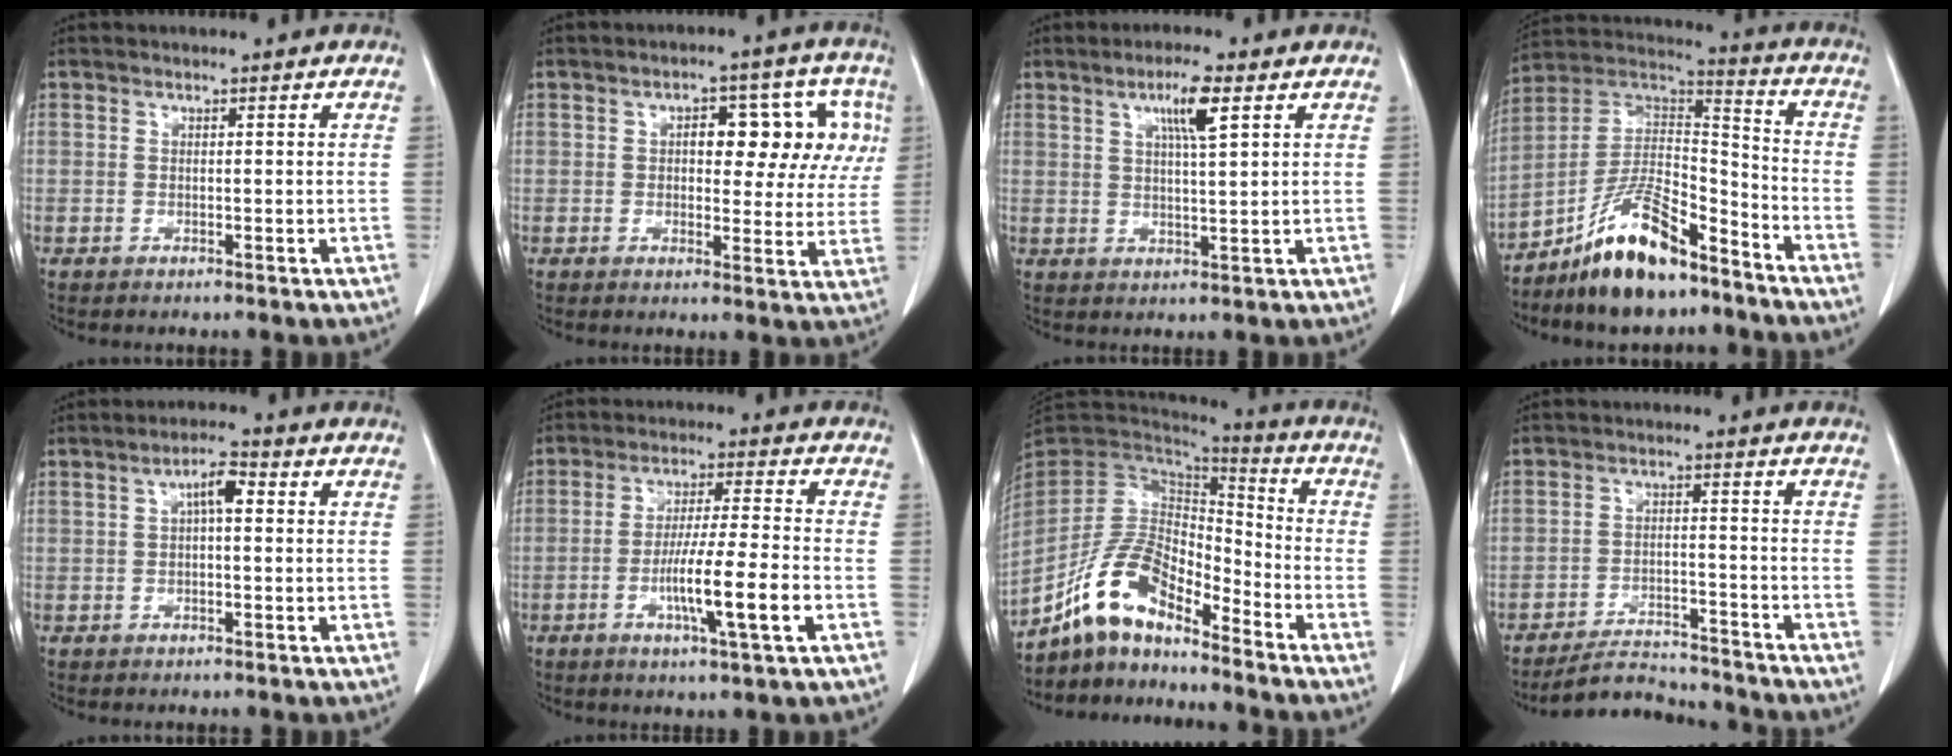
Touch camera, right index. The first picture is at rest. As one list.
[{"total": 10.8, "force": [2.7, 5.1, 9.1], "torque": [-0.100, 0.034, 0.035]}, {"total": 5.5, "force": [2.6, 0.1, 4.8], "torque": [-0.084, 0.001, 0.044]}, {"total": 14.6, "force": [-10.5, 4.1, 9.3], "torque": [-0.169, 0.023, -0.186]}, {"total": 3.6, "force": [0.7, 1.0, 3.4], "torque": [-0.057, 0.011, 0.008]}, {"total": 10.3, "force": [-3.3, -0.2, 9.7], "torque": [-0.174, -0.009, -0.061]}, {"total": 11.6, "force": [-9.2, 4.0, 5.8], "torque": [-0.118, 0.032, -0.173]}, {"total": 7.6, "force": [-7.5, 1.4, 0.3], "torque": [-0.001, 0.008, -0.123]}]